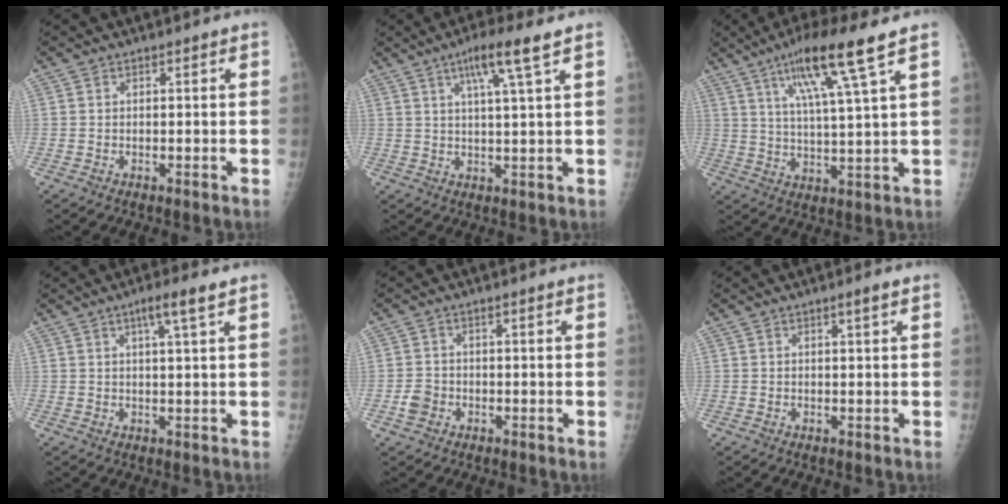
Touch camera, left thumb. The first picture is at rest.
{"total": 7.3, "force": [3.9, -0.3, 6.2], "torque": [-0.113, -0.012, 0.069]}
{"total": 12.5, "force": [6.8, 0.0, 10.5], "torque": [-0.190, -0.023, 0.122]}
{"total": 4.2, "force": [2.1, -0.3, 3.6], "torque": [-0.065, -0.005, 0.038]}
{"total": 2.7, "force": [-1.2, 2.2, 0.8], "torque": [-0.009, 0.010, -0.022]}
{"total": 1.2, "force": [0.6, 0.0, 1.1], "torque": [-0.019, -0.001, 0.010]}